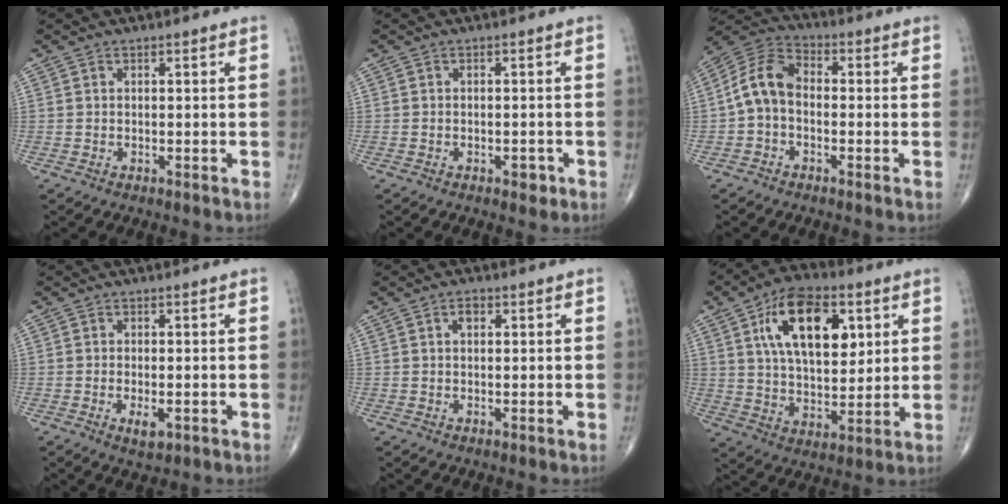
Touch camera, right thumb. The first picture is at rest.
{"total": 2.0, "force": [-1.0, 1.1, 1.4], "torque": [-0.012, 0.004, -0.012]}
{"total": 8.5, "force": [-1.0, 5.7, 6.3], "torque": [-0.113, 0.030, -0.035]}
{"total": 3.1, "force": [-1.0, 1.3, 2.6], "torque": [-0.042, -0.004, -0.014]}
{"total": 1.9, "force": [0.7, 1.1, 1.3], "torque": [-0.016, 0.001, 0.010]}
{"total": 17.9, "force": [6.4, 9.7, 13.6], "torque": [-0.190, -0.018, 0.111]}